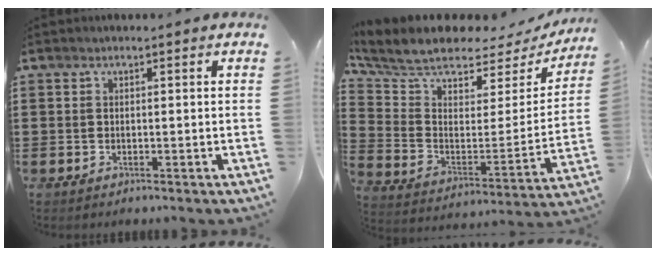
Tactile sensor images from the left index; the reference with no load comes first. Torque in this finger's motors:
{"motor_torque": [2.14, 0.00, 1.01, 0.21]}